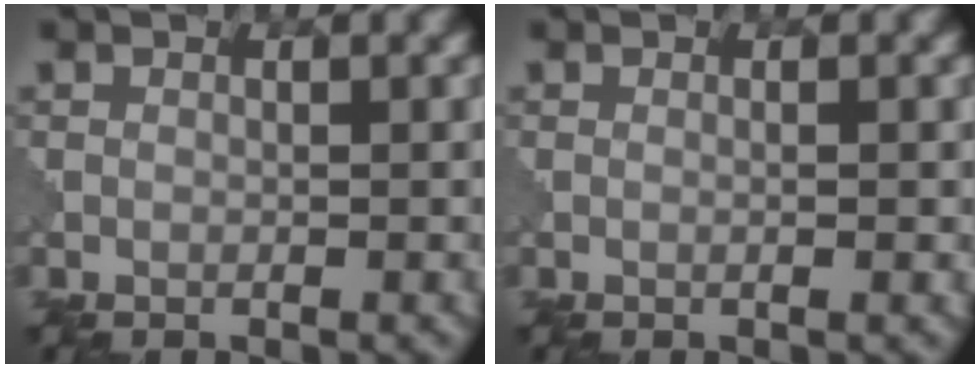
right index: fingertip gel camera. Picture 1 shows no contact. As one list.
[{"total": 1.4, "force": [0.0, 0.6, 1.2], "torque": [0.003, 0.010, -0.013]}]